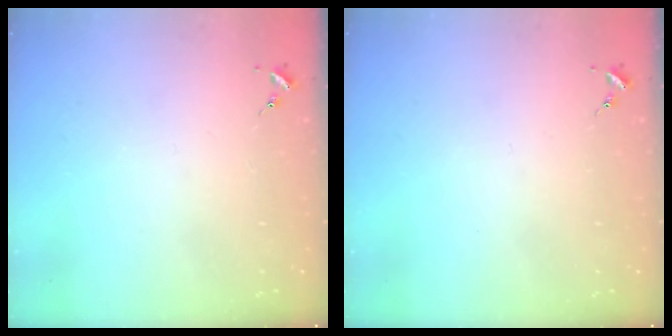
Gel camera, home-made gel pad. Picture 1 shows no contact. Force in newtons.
{"total": 0.0}